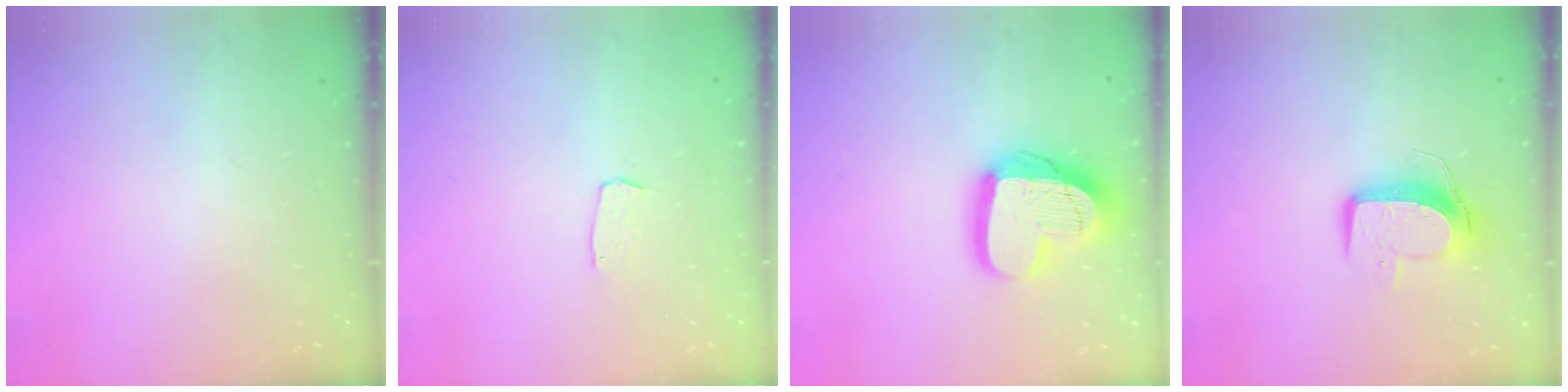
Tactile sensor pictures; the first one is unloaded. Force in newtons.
{"total": 3.0, "press": 3.0, "slide": 0.2}
{"total": 20.4, "press": 20.3, "slide": 1.7}
{"total": 10.3, "press": 10.3, "slide": 0.7}